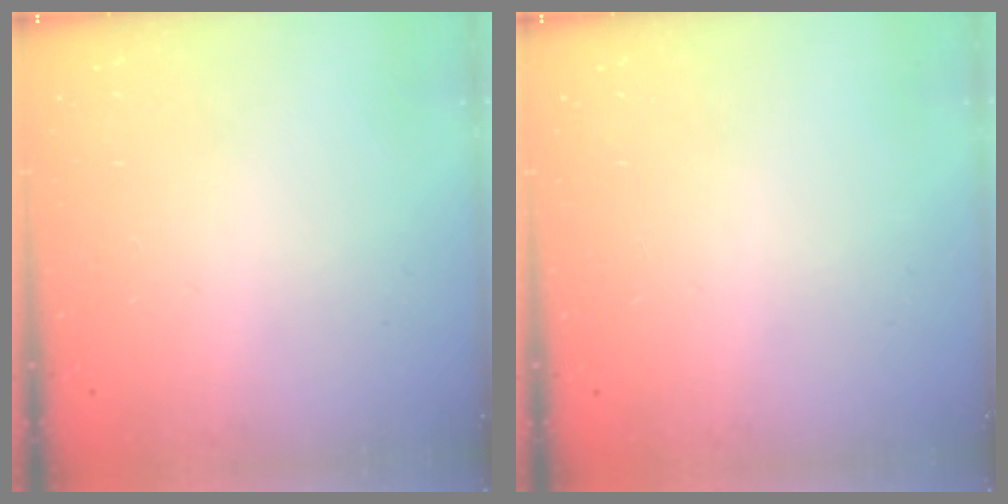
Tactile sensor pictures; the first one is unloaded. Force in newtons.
{"total": 0.0}